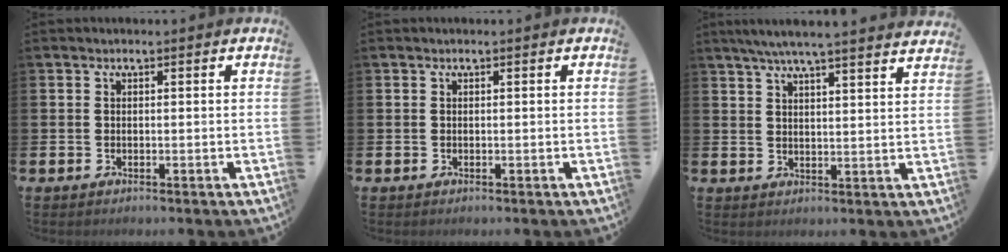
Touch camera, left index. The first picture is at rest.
{"total": 0.0}
{"total": 5.9, "force": [5.5, -0.2, 1.9], "torque": [-0.047, -0.024, 0.098]}